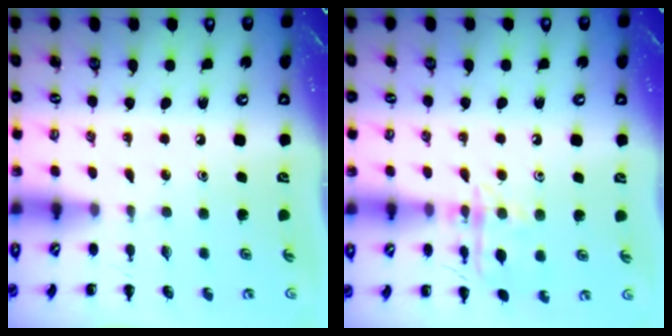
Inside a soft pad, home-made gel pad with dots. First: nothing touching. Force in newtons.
{"total": 11.7, "press": 11.7, "slide": 0.6}